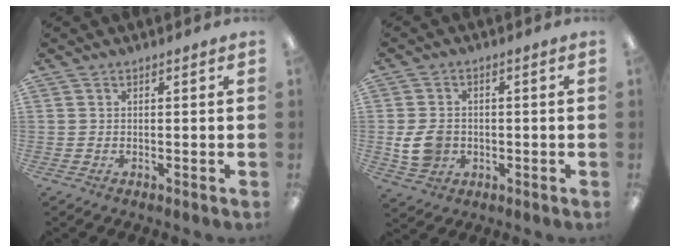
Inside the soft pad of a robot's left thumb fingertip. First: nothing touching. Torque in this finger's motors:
{"motor_torque": [0.13, 0.91, 0.29, -0.34, 0.01]}